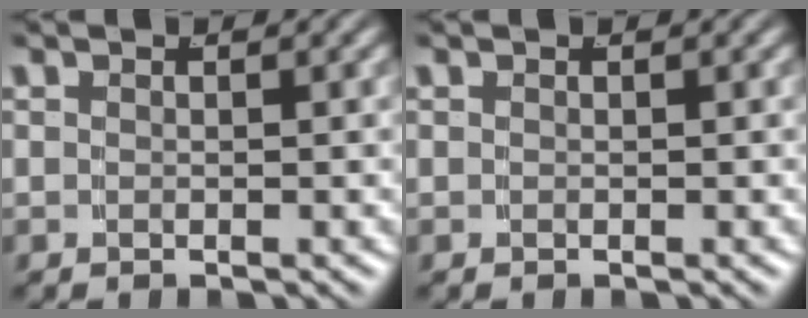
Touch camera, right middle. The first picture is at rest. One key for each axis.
{"total": 0.0}